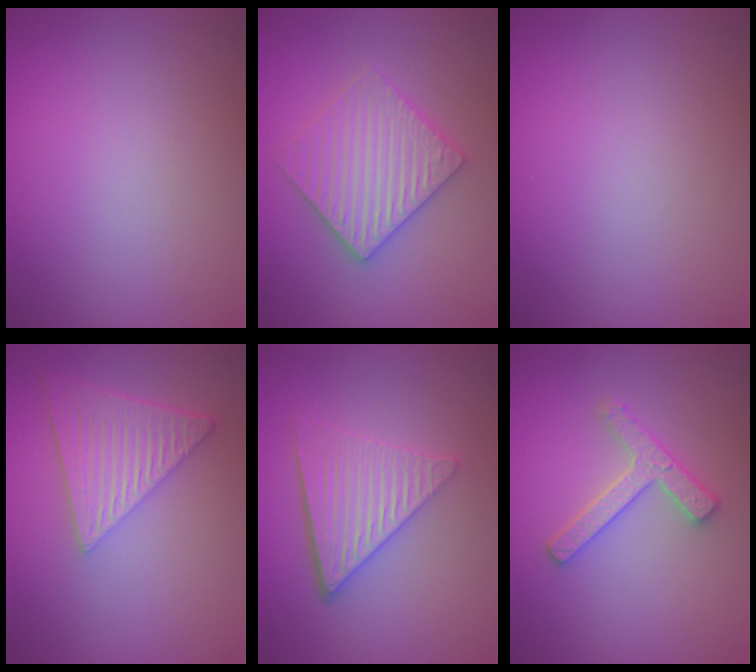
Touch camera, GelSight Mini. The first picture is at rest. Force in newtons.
{"total": 5.2, "press": 5.1, "slide": 1.0}
{"total": 0.0}
{"total": 6.3, "press": 4.5, "slide": 4.4}
{"total": 5.8, "press": 4.1, "slide": 4.1}
{"total": 2.7, "press": 2.6, "slide": 0.5}